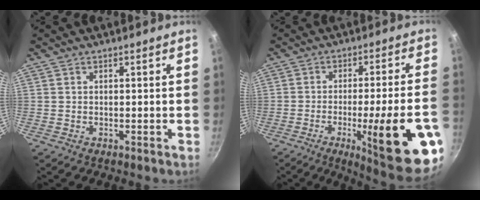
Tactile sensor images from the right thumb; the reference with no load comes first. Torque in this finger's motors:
{"motor_torque": [2.64, 2.38, 2.00, -0.50, 0.46]}